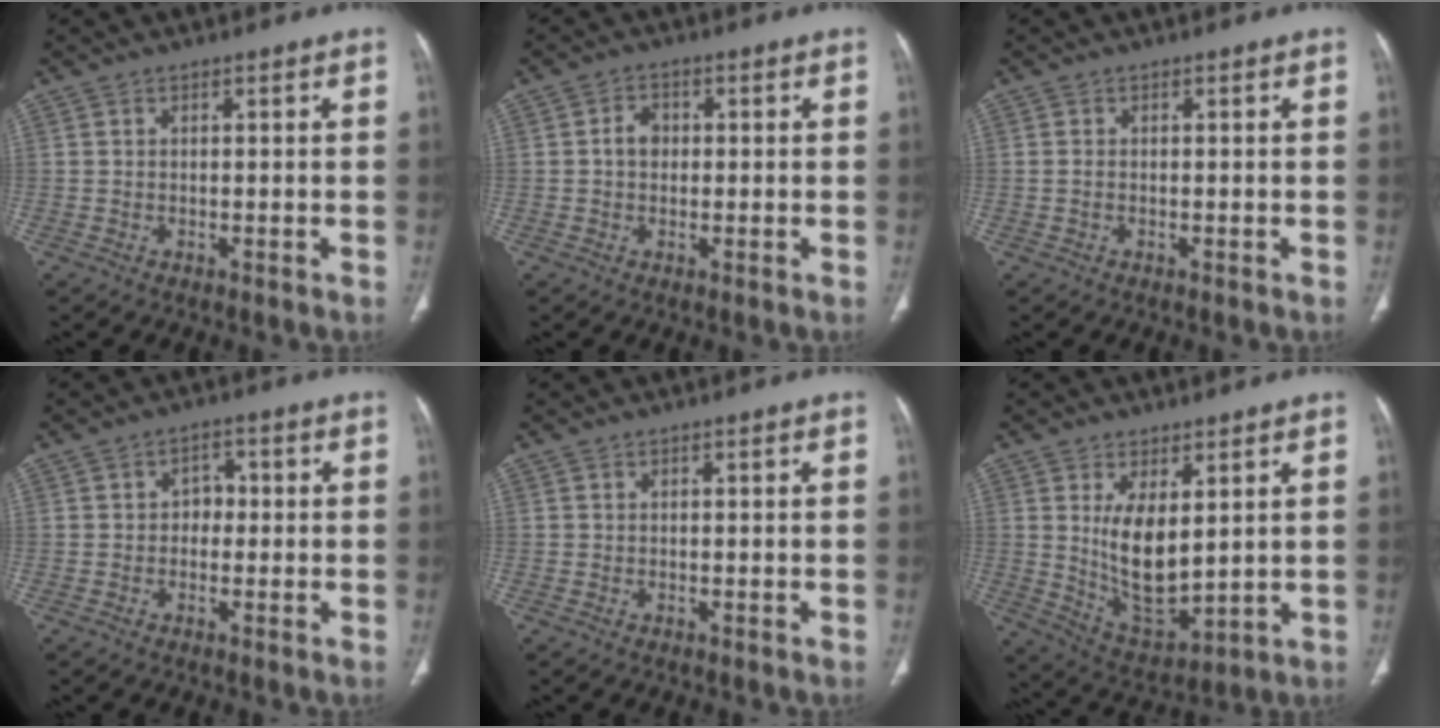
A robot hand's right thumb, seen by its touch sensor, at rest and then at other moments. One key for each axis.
{"total": 3.4, "fx": 0.1, "fy": 2.7, "fz": 2.0, "tx": -0.025, "ty": 0.010, "tz": -0.003}
{"total": 0.8, "fx": -0.2, "fy": 0.5, "fz": 0.6, "tx": -0.015, "ty": 0.000, "tz": -0.002}
{"total": 3.0, "fx": -0.1, "fy": 2.5, "fz": 1.8, "tx": -0.007, "ty": 0.012, "tz": -0.010}
{"total": 0.0}
{"total": 11.3, "fx": 2.5, "fy": 5.4, "fz": 9.6, "tx": -0.149, "ty": -0.033, "tz": 0.065}